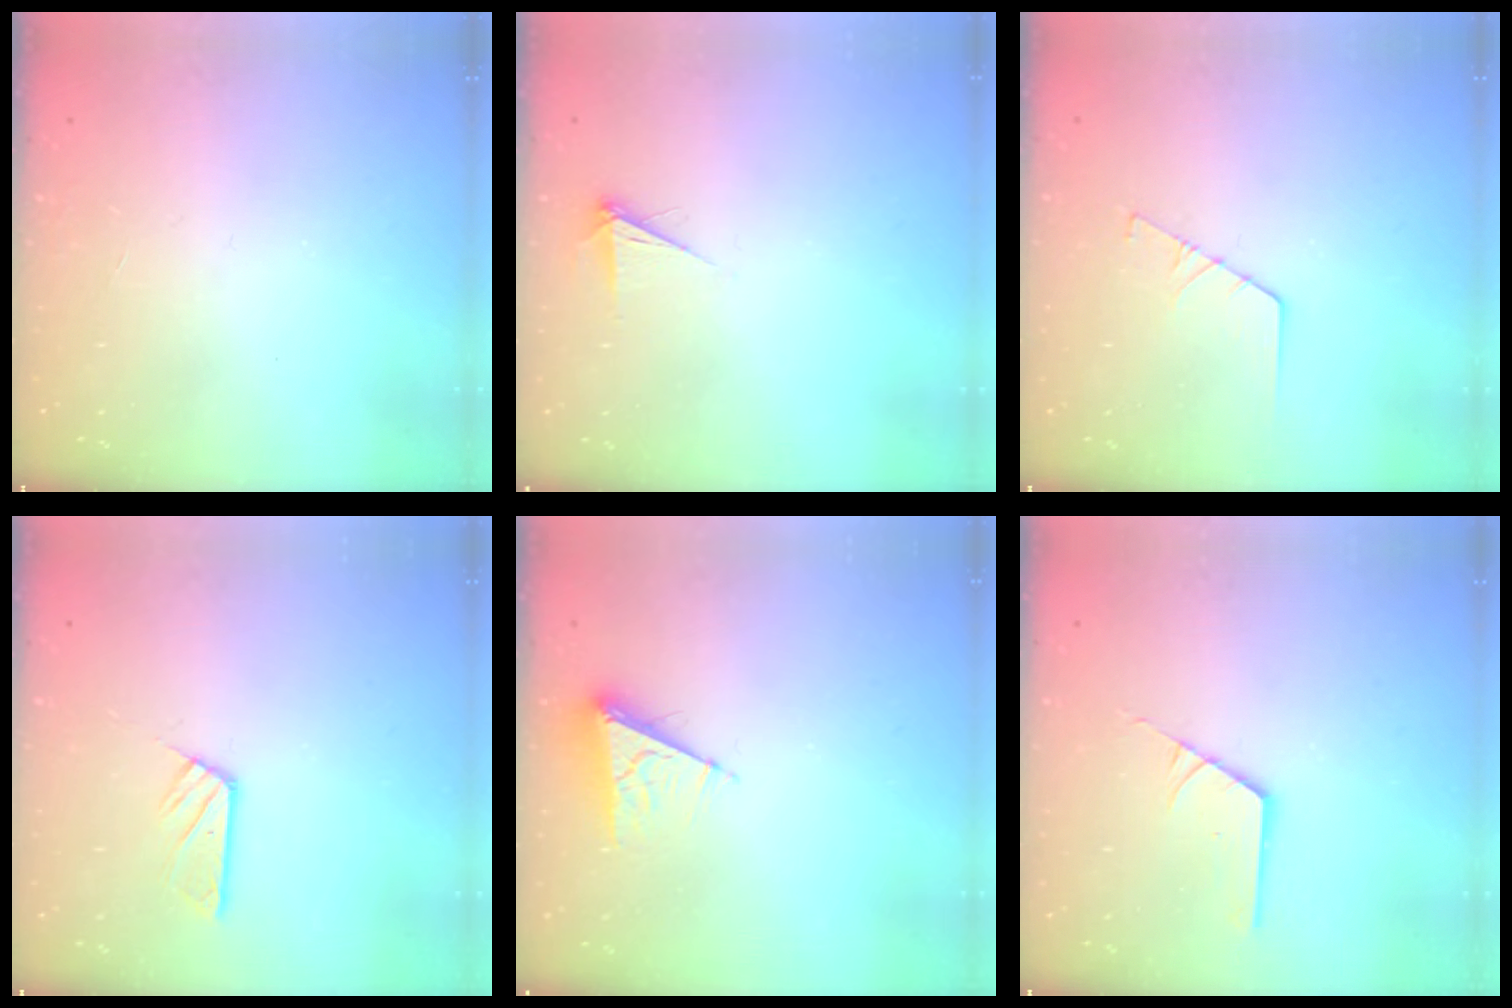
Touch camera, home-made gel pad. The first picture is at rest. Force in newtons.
{"total": 4.0, "press": 4.0, "slide": 0.5}
{"total": 2.2, "press": 2.2, "slide": 0.0}
{"total": 5.2, "press": 5.2, "slide": 0.1}
{"total": 6.2, "press": 6.2, "slide": 0.5}
{"total": 2.2, "press": 2.2, "slide": 0.1}